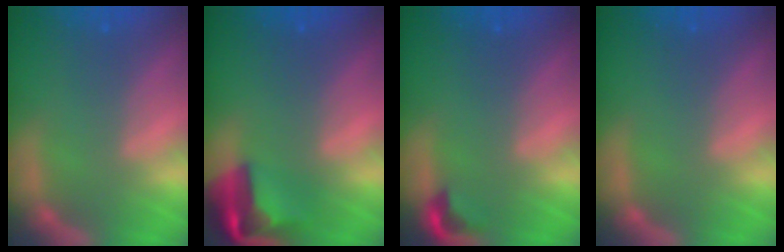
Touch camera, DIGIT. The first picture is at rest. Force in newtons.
{"total": 6.4}
{"total": 1.9}
{"total": 0.0}